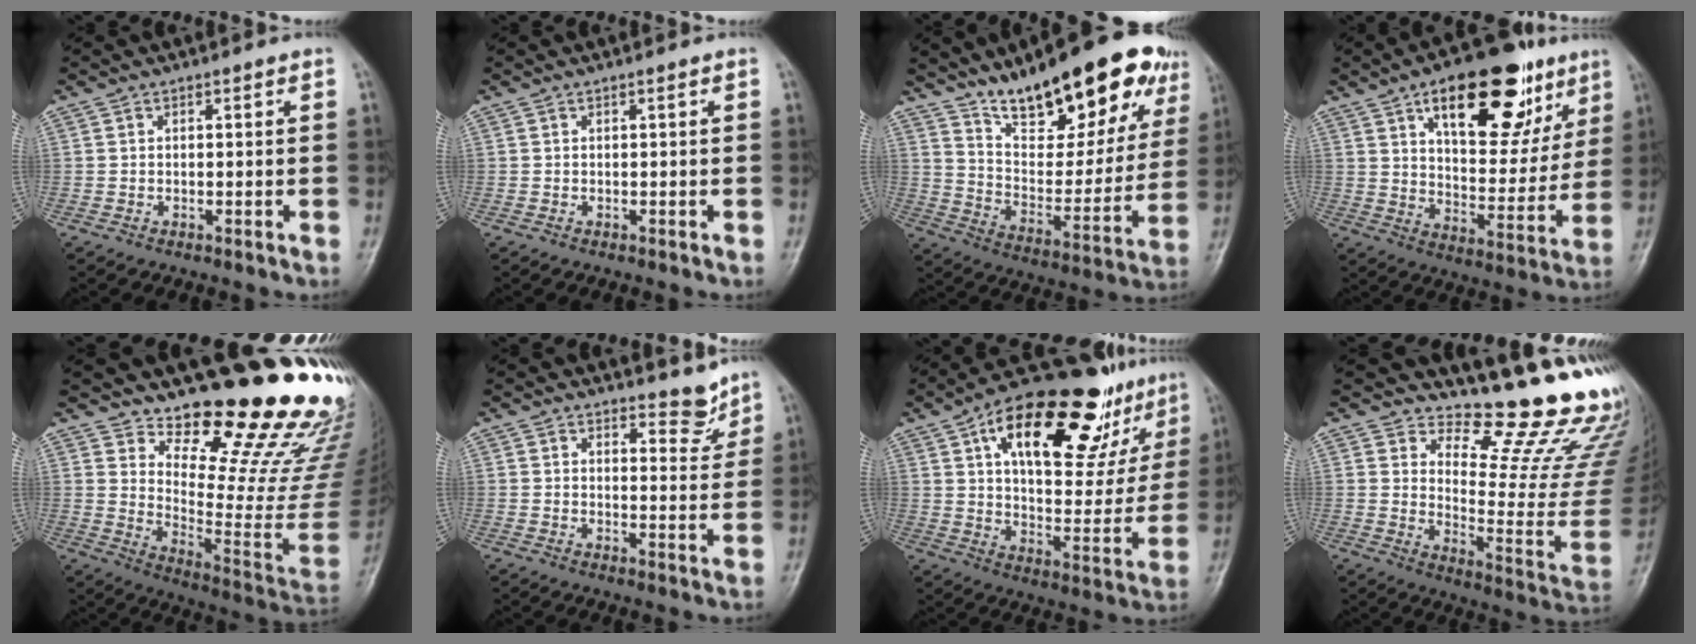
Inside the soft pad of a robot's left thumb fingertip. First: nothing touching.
{"total": 0.0}
{"total": 25.4, "force": [17.1, 9.0, 16.6], "torque": [-0.201, -0.065, 0.270]}
{"total": 24.2, "force": [12.6, 11.5, 17.2], "torque": [-0.203, -0.026, 0.192]}
{"total": 23.5, "force": [19.4, 5.6, 12.1], "torque": [-0.126, -0.187, 0.269]}
{"total": 4.7, "force": [4.2, 1.8, 1.3], "torque": [0.004, -0.039, 0.058]}
{"total": 28.6, "force": [16.0, 12.5, 20.1], "torque": [-0.253, -0.015, 0.243]}
{"total": 19.1, "force": [16.2, 5.0, 8.8], "torque": [-0.065, -0.169, 0.209]}